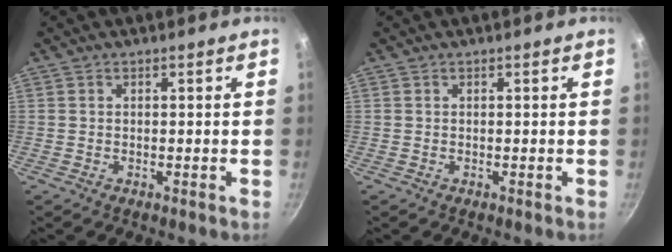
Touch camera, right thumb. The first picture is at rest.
{"total": 0.0}